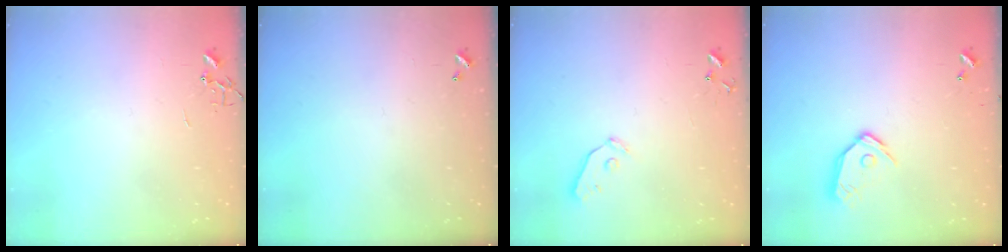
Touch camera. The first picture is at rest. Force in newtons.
{"total": 0.0}
{"total": 5.7, "press": 5.7, "slide": 0.4}
{"total": 11.6, "press": 11.5, "slide": 1.2}